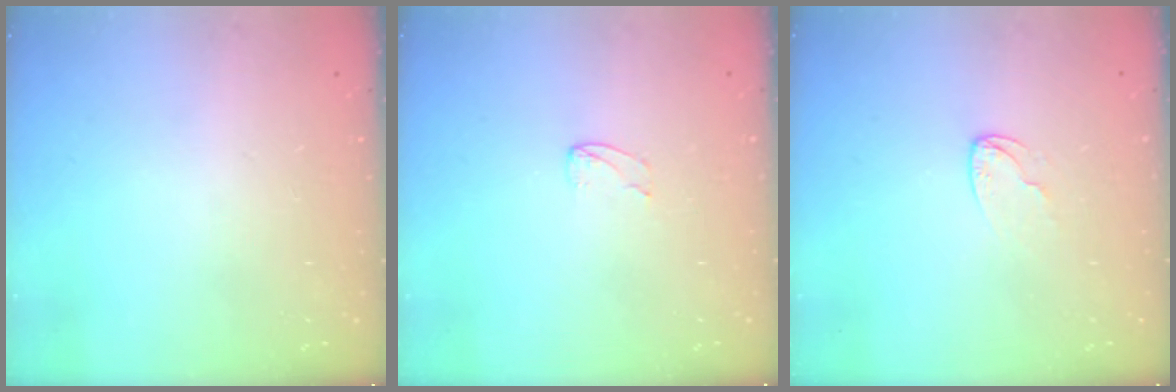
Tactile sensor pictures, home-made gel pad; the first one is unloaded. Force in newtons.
{"total": 2.4, "press": 2.4, "slide": 0.2}
{"total": 6.3, "press": 6.3, "slide": 0.6}